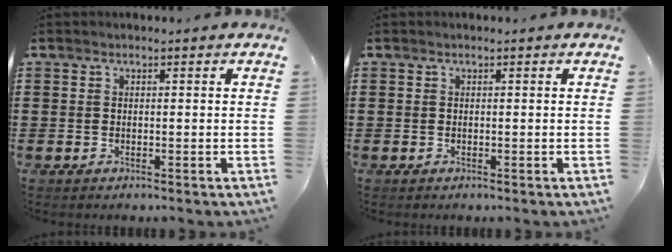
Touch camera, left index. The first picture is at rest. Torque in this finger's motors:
{"motor_torque": [0.00, 0.00, 0.00, 0.00]}